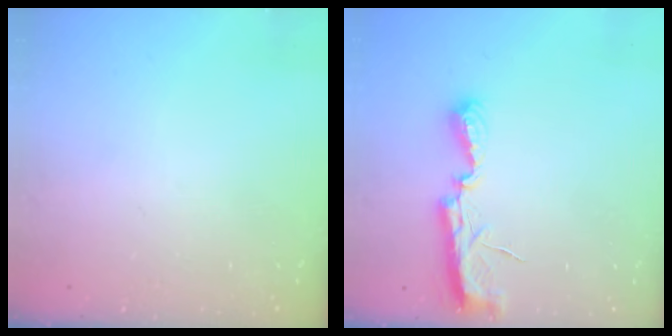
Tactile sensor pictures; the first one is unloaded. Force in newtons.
{"total": 7.2, "press": 7.2, "slide": 0.5}